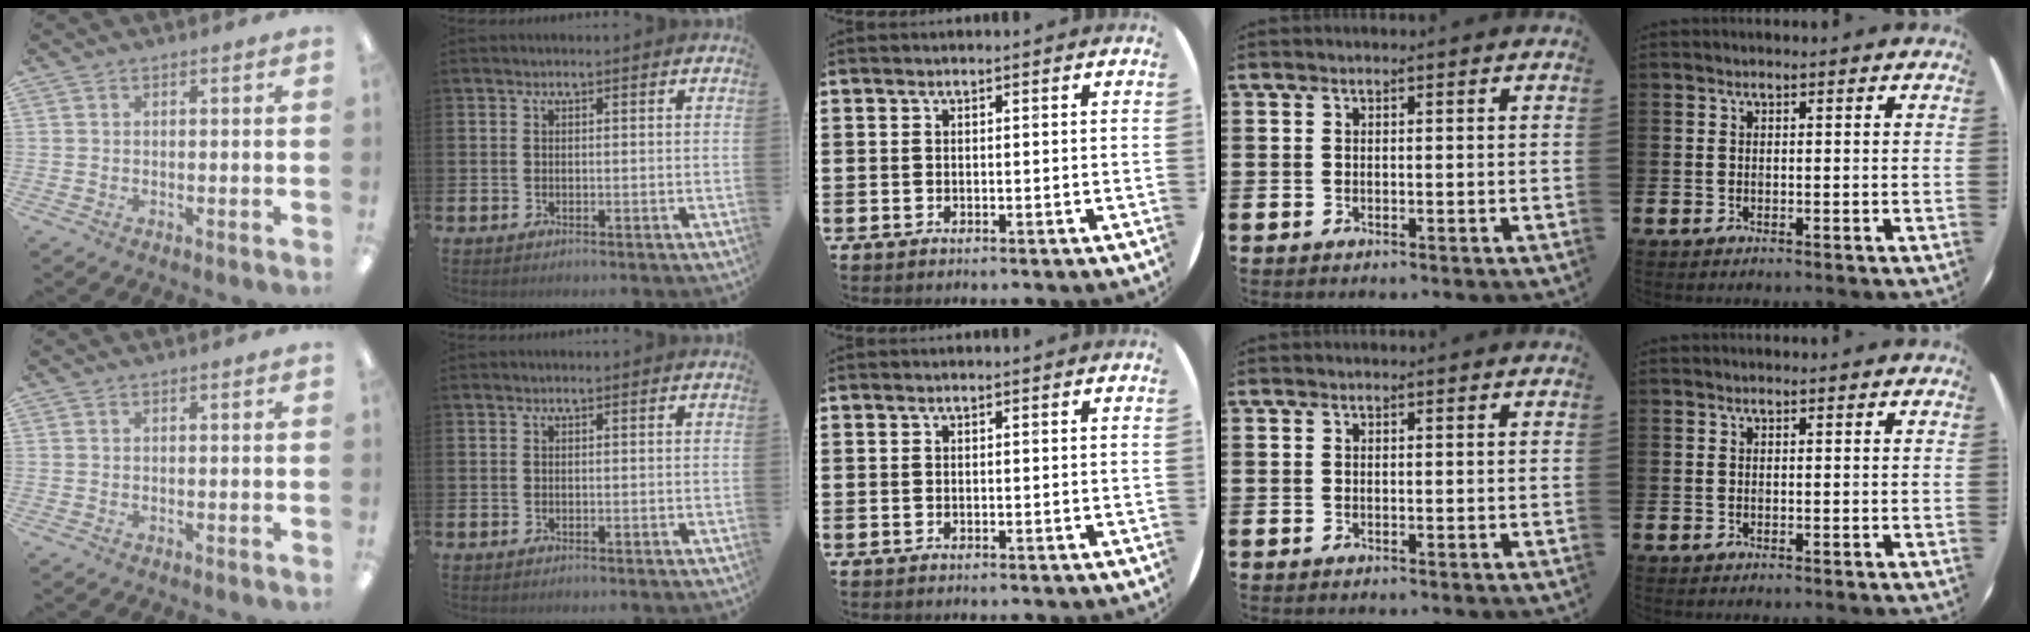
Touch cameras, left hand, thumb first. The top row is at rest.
{}